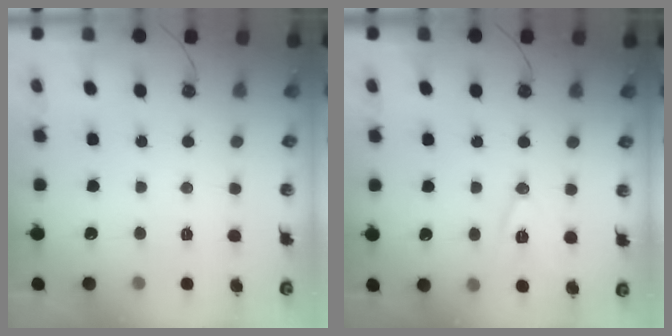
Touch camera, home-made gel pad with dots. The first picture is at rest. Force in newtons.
{"total": 9.5, "press": 8.8, "slide": 3.7}